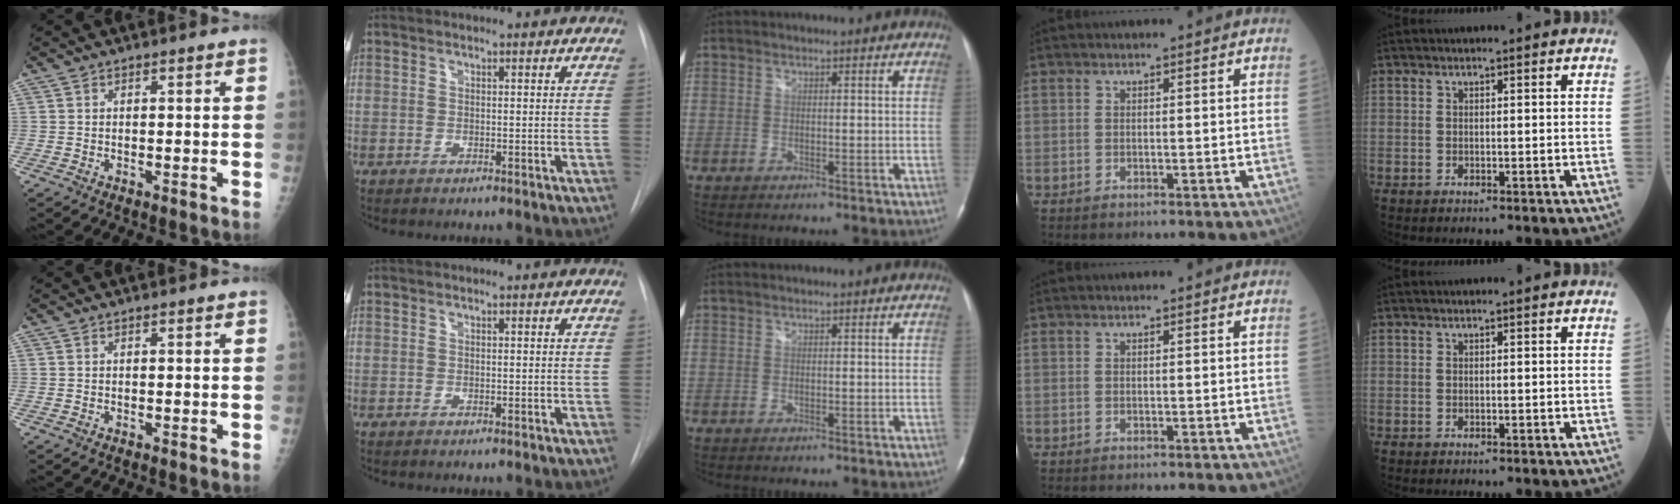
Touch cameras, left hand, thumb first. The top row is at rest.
{}